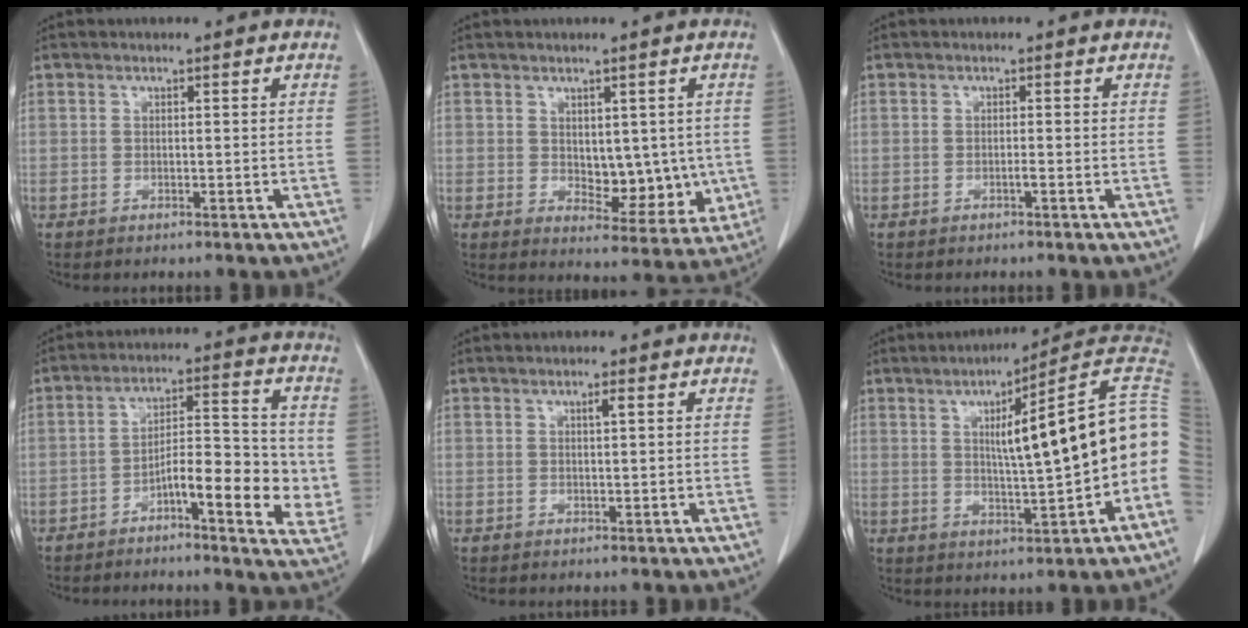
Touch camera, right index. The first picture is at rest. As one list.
[{"total": 8.1, "force": [0.1, 4.7, 6.6], "torque": [-0.066, -0.004, 0.019]}, {"total": 0.5, "force": [-0.3, -0.1, 0.4], "torque": [-0.003, 0.004, -0.005]}, {"total": 11.3, "force": [-3.1, 3.2, 10.4], "torque": [-0.142, 0.021, -0.046]}, {"total": 1.1, "force": [0.4, 0.1, 1.0], "torque": [-0.019, 0.002, 0.007]}, {"total": 15.7, "force": [0.7, 0.8, 15.6], "torque": [-0.200, 0.028, 0.008]}]